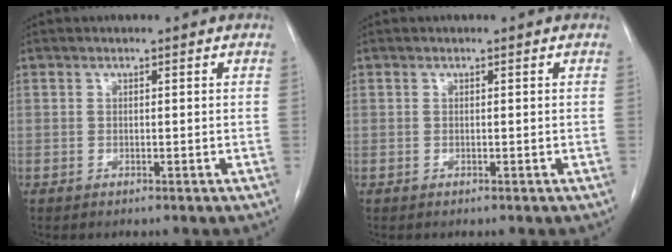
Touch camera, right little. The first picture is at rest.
{"total": 0.0}